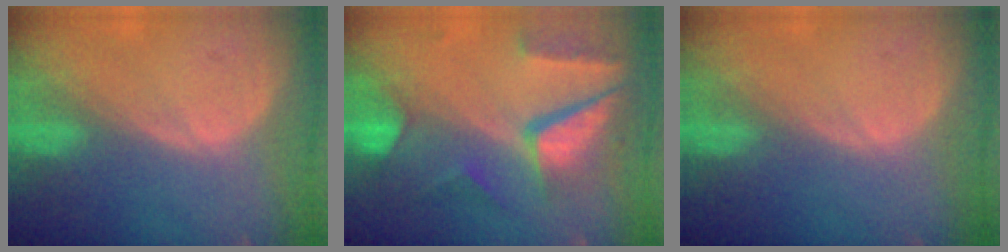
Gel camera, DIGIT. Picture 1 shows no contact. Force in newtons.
{"total": 10.4, "press": 8.8, "slide": 5.7}
{"total": 0.0}